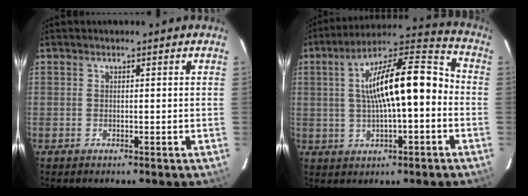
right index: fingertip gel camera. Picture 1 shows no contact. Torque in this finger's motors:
{"motor_torque": [1.23, -0.59, 1.05, 0.21]}